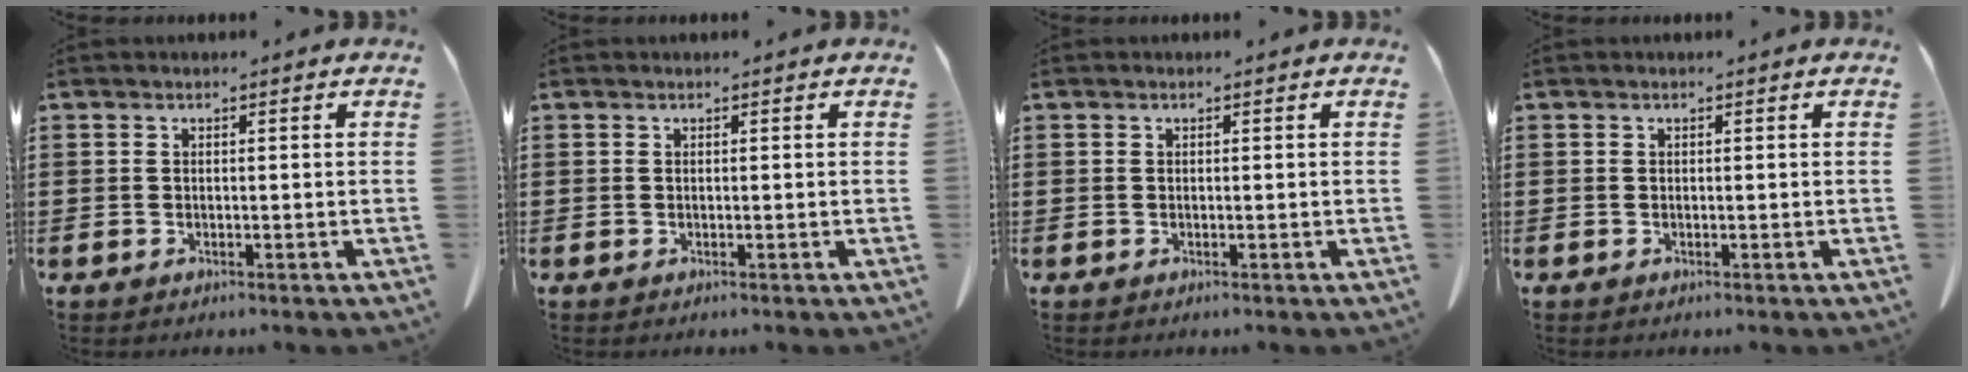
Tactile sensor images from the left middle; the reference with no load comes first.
{"total": 0.0}
{"total": 0.0}
{"total": 0.0}